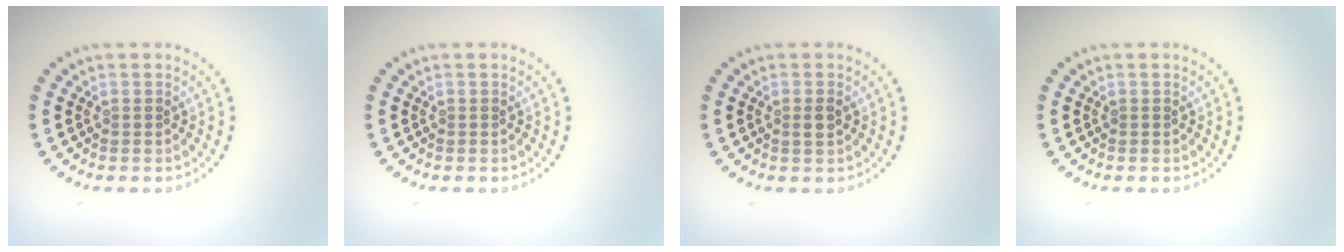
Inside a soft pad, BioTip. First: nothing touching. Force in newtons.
{"total": 0.0}
{"total": 1.1, "press": 1.0, "slide": 0.3}
{"total": 0.0}